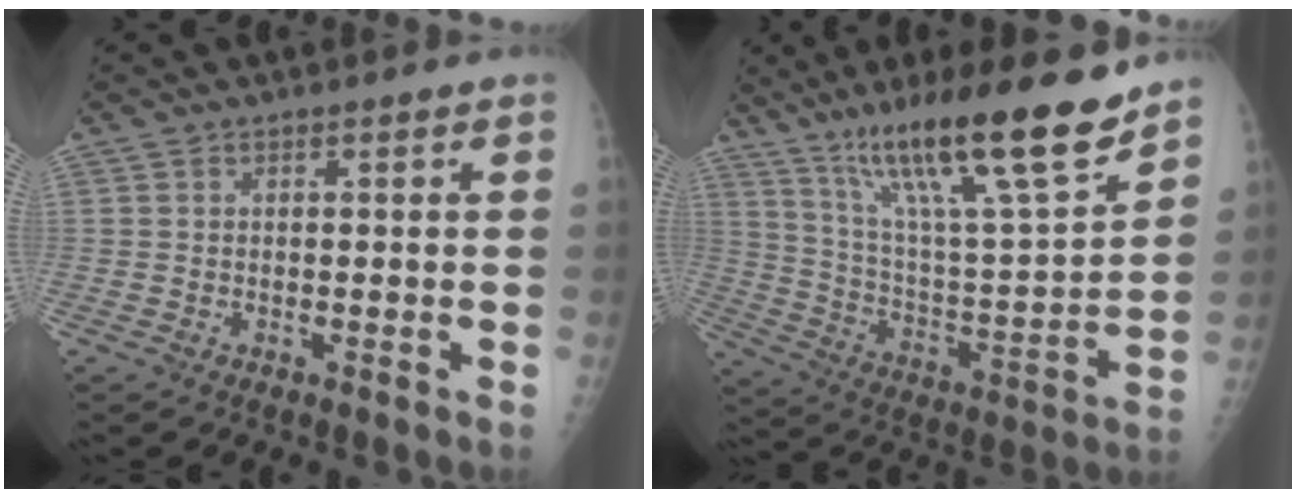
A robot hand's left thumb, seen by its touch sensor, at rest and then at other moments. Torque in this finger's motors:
{"motor_torque": [1.11, 0.49, 1.46, -1.31, 0.22]}